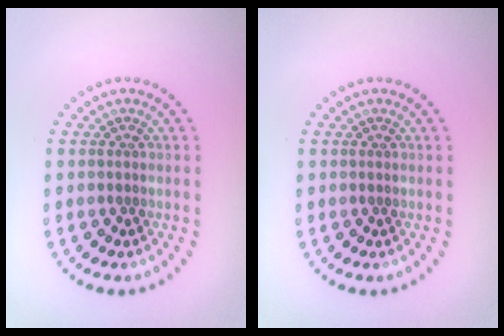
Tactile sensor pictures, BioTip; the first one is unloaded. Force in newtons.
{"total": 0.0}